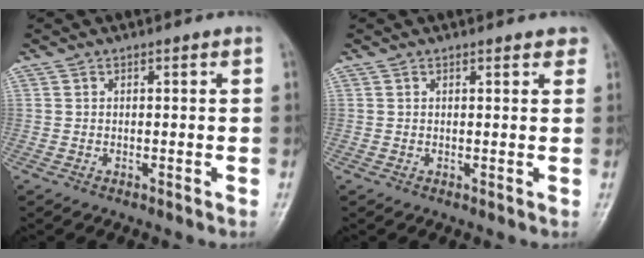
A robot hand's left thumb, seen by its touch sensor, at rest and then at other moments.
{"total": 2.1, "force": [1.6, 0.7, 1.1], "torque": [-0.001, -0.001, 0.015]}